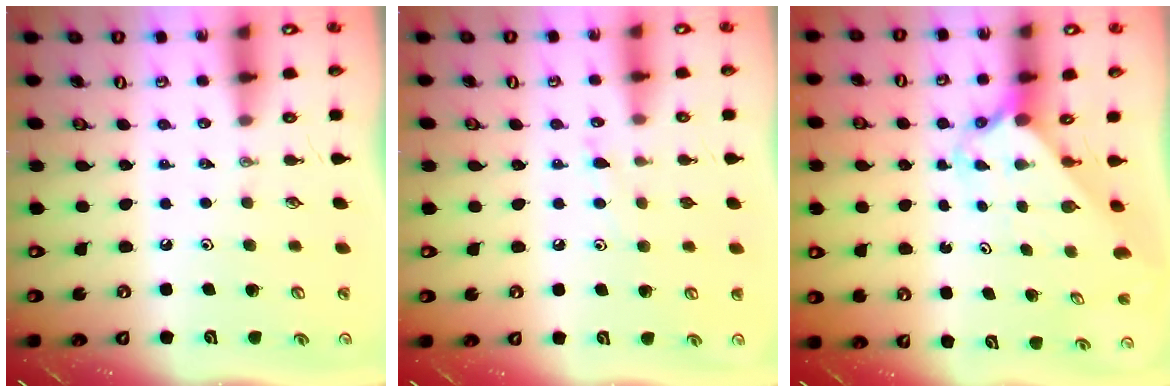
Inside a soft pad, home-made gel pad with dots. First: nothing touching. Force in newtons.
{"total": 8.3, "press": 8.3, "slide": 0.5}
{"total": 2.1, "press": 2.1, "slide": 0.2}